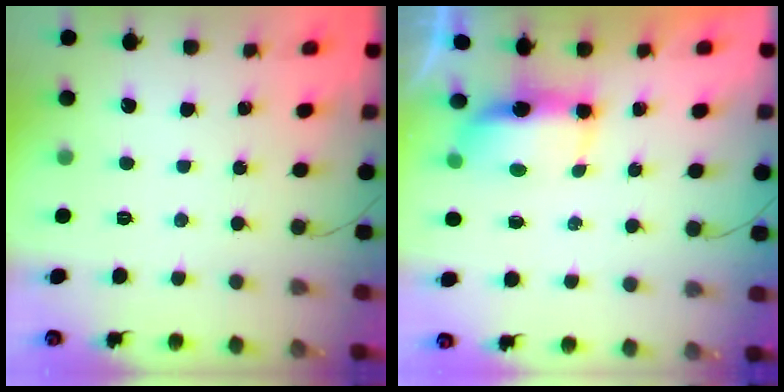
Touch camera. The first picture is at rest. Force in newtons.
{"total": 8.6, "press": 7.1, "slide": 4.9}